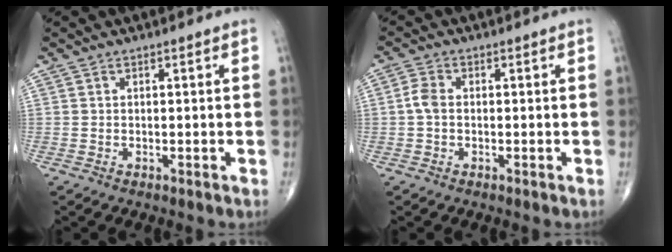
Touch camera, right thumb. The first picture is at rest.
{"total": 2.8, "force": [-0.2, 1.8, 2.1], "torque": [-0.045, 0.006, -0.011]}